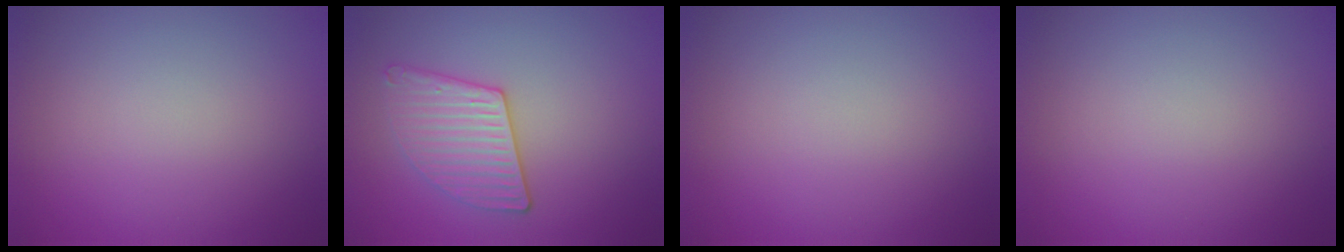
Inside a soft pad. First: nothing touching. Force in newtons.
{"total": 2.9, "press": 2.9, "slide": 0.6}
{"total": 0.0}
{"total": 0.0}